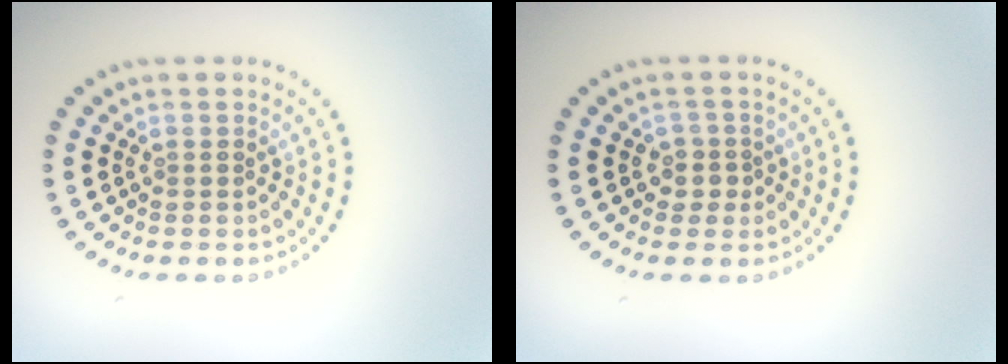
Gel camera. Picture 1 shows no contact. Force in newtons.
{"total": 1.7, "press": 1.3, "slide": 1.0}